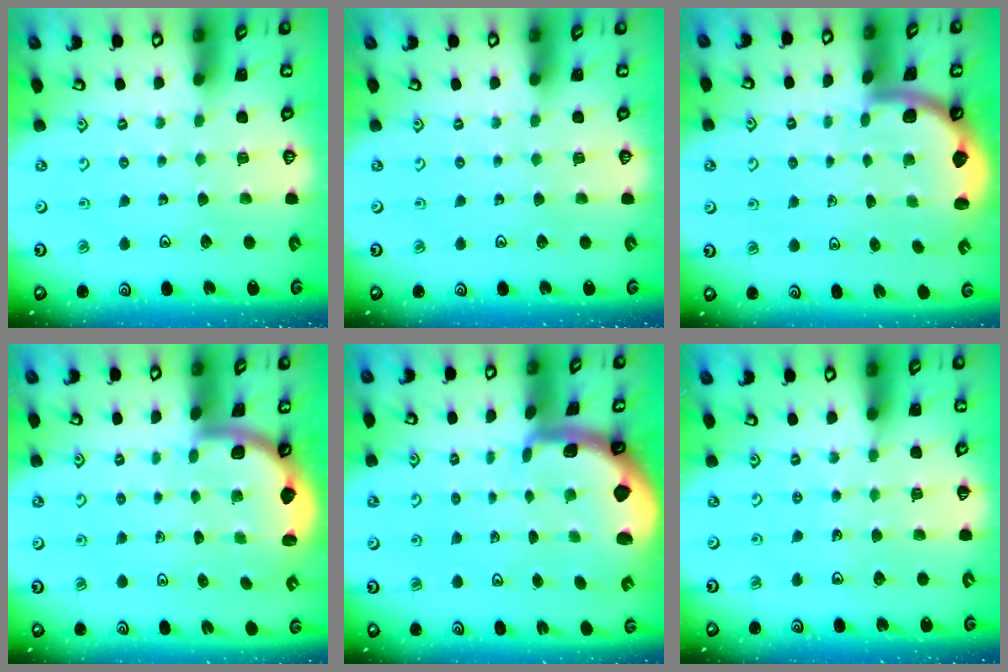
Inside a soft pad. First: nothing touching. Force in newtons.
{"total": 0.0}
{"total": 1.8, "press": 1.8, "slide": 0.3}
{"total": 1.6, "press": 1.6, "slide": 0.1}
{"total": 1.7, "press": 1.7, "slide": 0.4}
{"total": 5.5, "press": 5.3, "slide": 1.5}